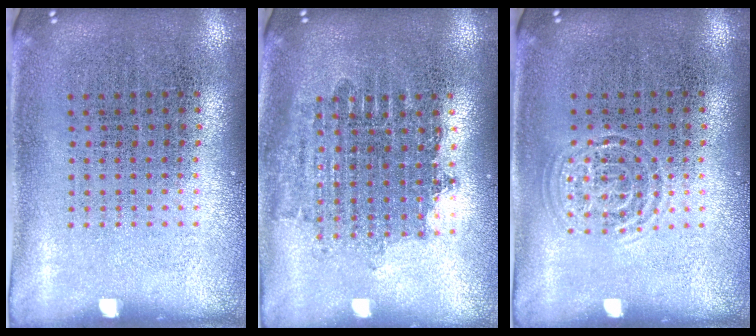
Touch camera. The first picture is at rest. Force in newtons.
{"total": 1.8, "press": 1.4, "slide": 1.1}
{"total": 0.8, "press": 0.8, "slide": 0.1}